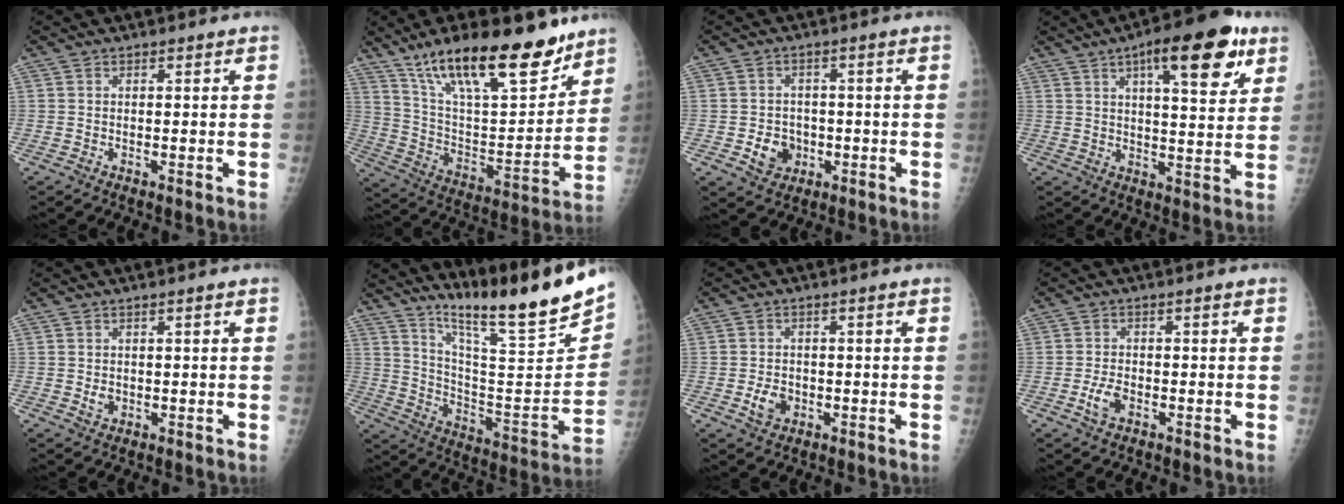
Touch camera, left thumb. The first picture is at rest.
{"total": 25.2, "force": [17.5, 8.3, 16.1], "torque": [-0.227, -0.066, 0.299]}
{"total": 5.4, "force": [-1.5, 4.6, 2.4], "torque": [-0.017, 0.010, -0.019]}
{"total": 16.1, "force": [8.2, 5.3, 12.8], "torque": [-0.154, -0.023, 0.113]}
{"total": 1.6, "force": [0.1, 1.1, 1.2], "torque": [-0.013, 0.000, 0.006]}
{"total": 22.2, "force": [17.3, 1.1, 13.9], "torque": [-0.193, -0.113, 0.288]}
{"total": 3.7, "force": [-1.1, 2.7, 2.2], "torque": [-0.031, 0.006, -0.015]}
{"total": 3.3, "force": [-1.4, 1.8, 2.4], "torque": [-0.051, 0.010, -0.024]}